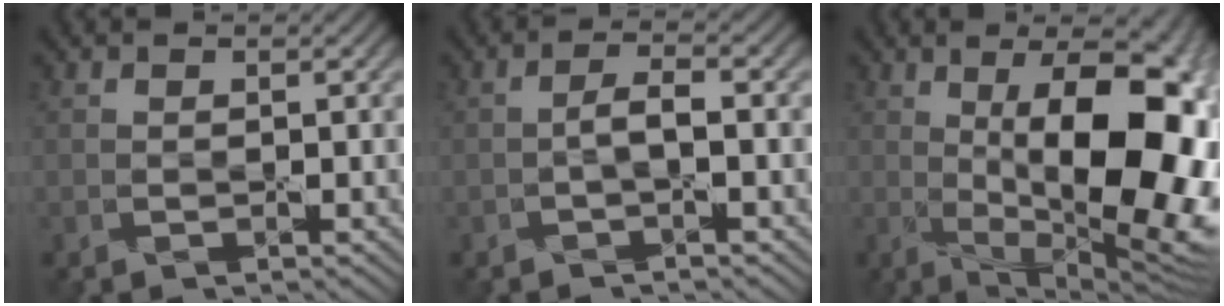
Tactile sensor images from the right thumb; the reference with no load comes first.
{"total": 1.8, "force": [-0.4, 0.4, 1.7], "torque": [-0.032, 0.011, -0.013]}
{"total": 20.8, "force": [0.6, 9.4, 18.5], "torque": [-0.226, 0.013, 0.017]}